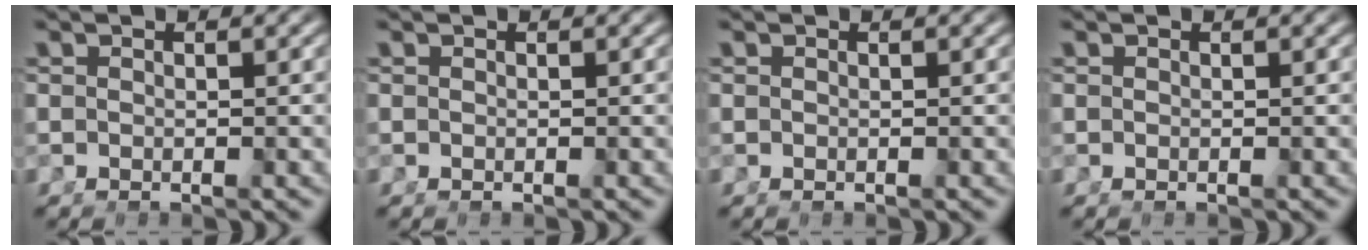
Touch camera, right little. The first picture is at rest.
{"total": 0.0}
{"total": 0.0}
{"total": 0.0}